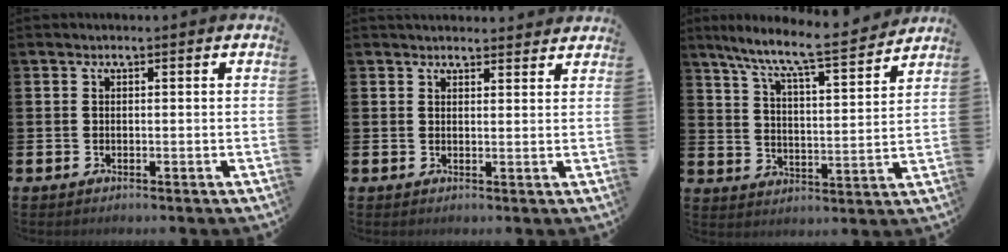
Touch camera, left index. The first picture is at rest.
{"total": 2.4, "force": [2.4, 0.5, 0.0], "torque": [0.004, -0.014, 0.042]}
{"total": 8.2, "force": [7.7, 0.1, 3.0], "torque": [-0.087, -0.063, 0.126]}